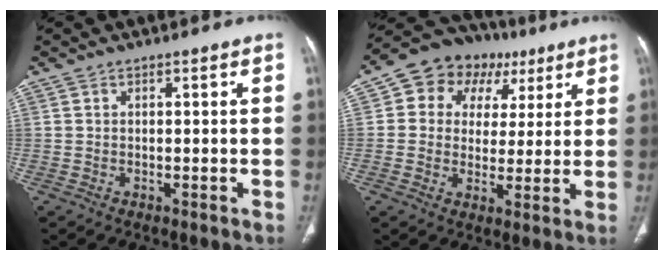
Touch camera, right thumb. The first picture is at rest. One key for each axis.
{"total": 15.1, "fx": 5.4, "fy": 12.1, "fz": 7.1, "tx": -0.056, "ty": 0.026, "tz": 0.083}